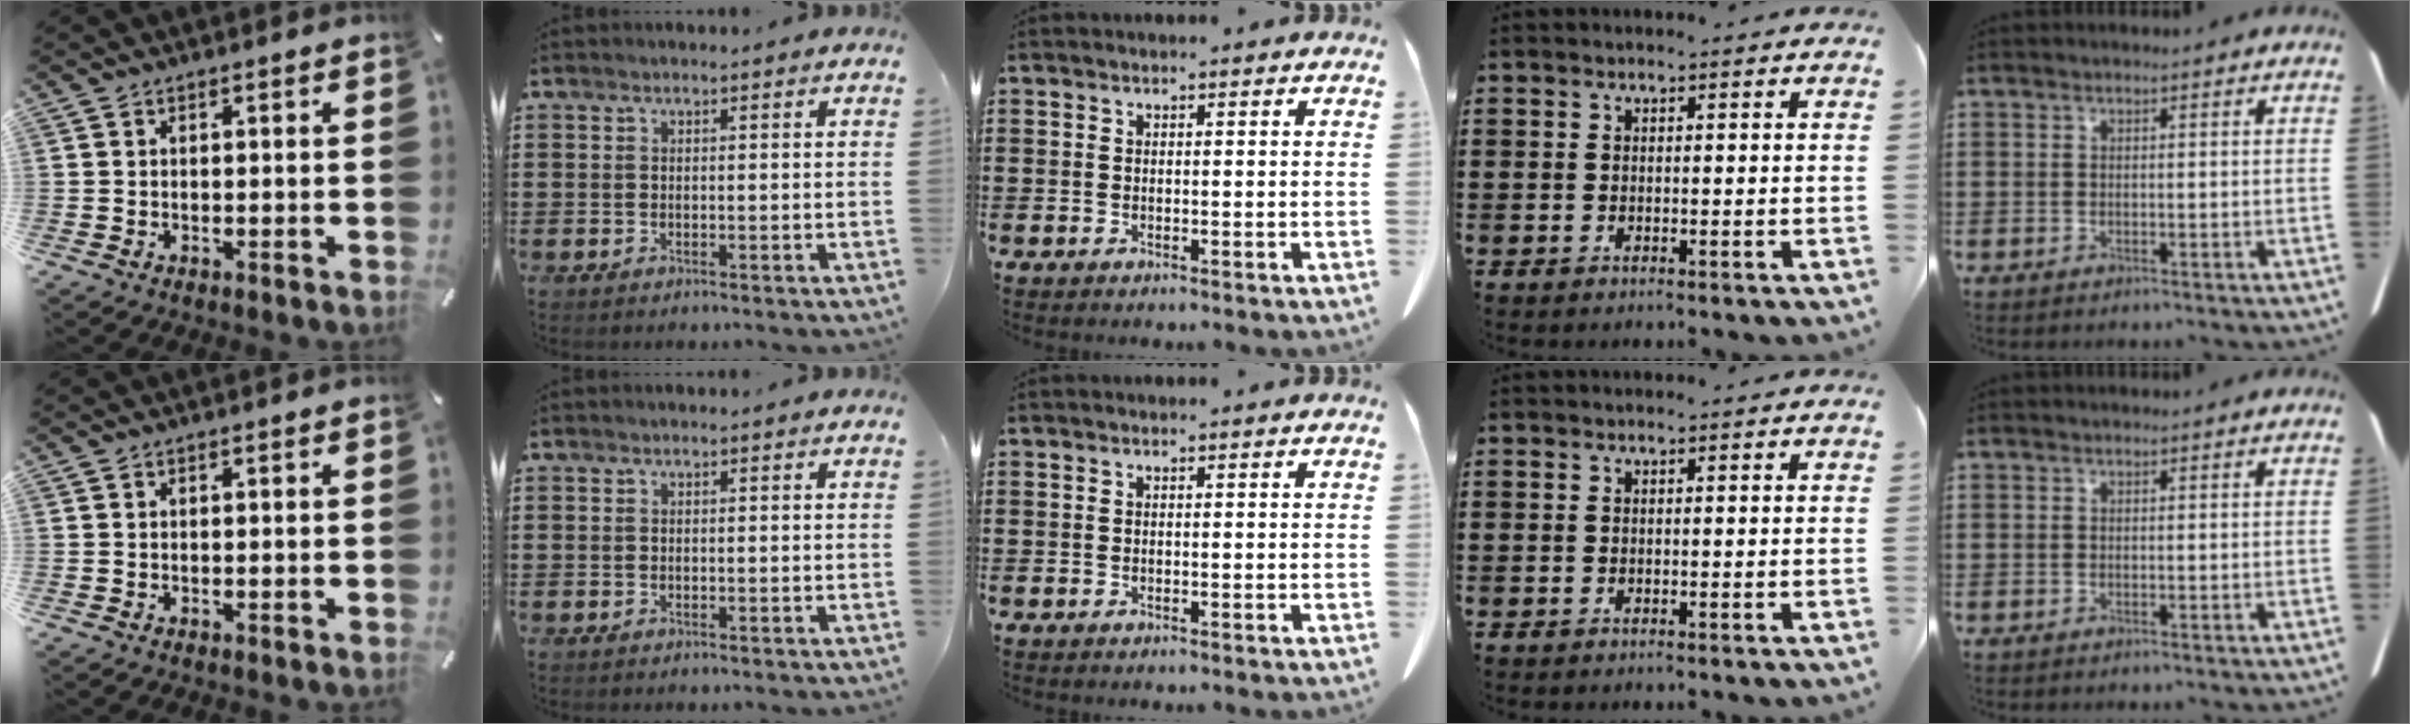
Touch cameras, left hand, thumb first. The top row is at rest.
{}